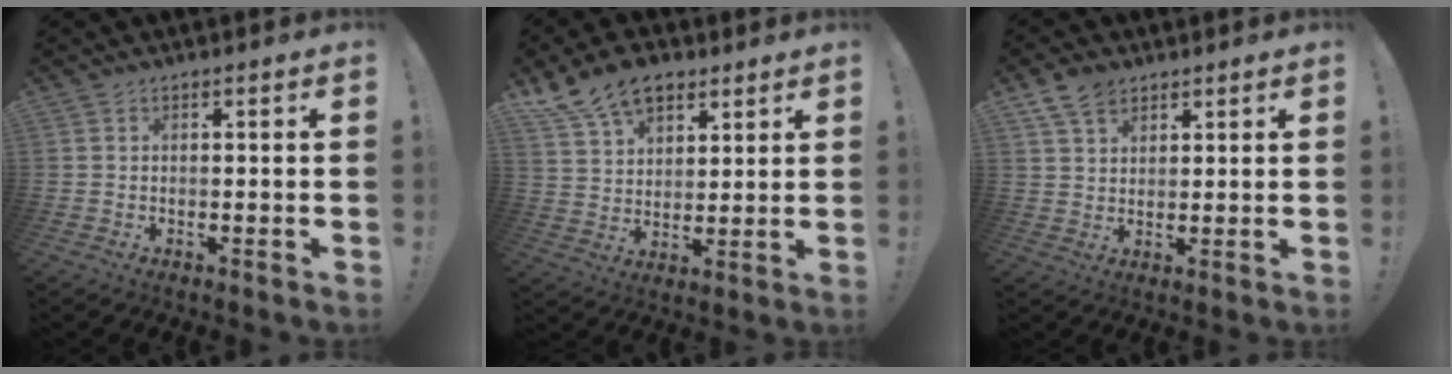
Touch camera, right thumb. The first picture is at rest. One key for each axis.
{"total": 13.0, "fx": 8.6, "fy": 8.0, "fz": 5.6, "tx": -0.104, "ty": -0.042, "tz": 0.167}
{"total": 6.7, "fx": 4.4, "fy": 4.1, "fz": 3.0, "tx": -0.051, "ty": -0.013, "tz": 0.085}